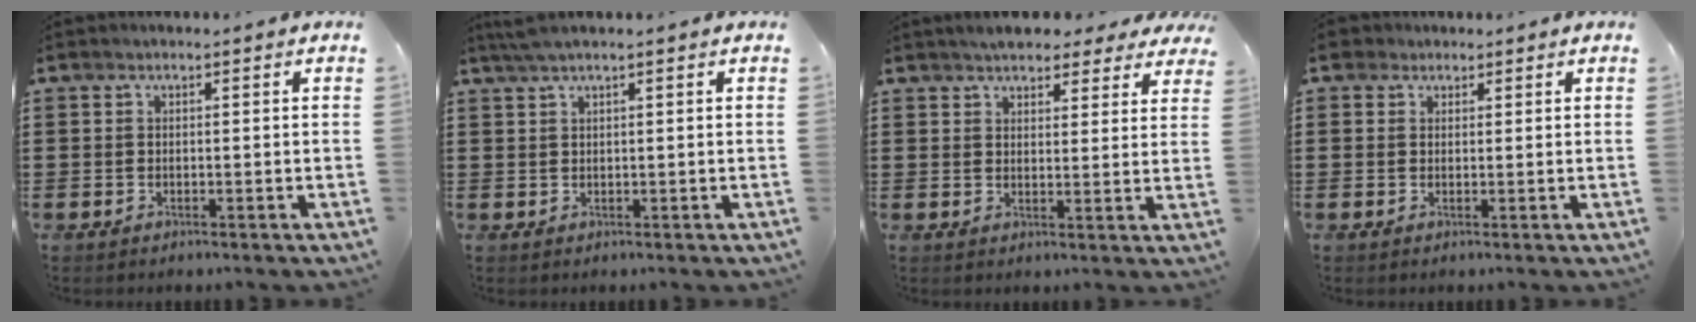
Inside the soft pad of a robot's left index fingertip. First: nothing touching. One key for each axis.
{"total": 1.7, "fx": 1.0, "fy": -0.1, "fz": 1.3, "tx": -0.026, "ty": -0.001, "tz": 0.019}
{"total": 4.4, "fx": 4.1, "fy": 1.0, "fz": 1.1, "tx": -0.026, "ty": -0.007, "tz": 0.075}
{"total": 2.0, "fx": 1.5, "fy": 1.4, "fz": 0.4, "tx": -0.006, "ty": 0.007, "tz": 0.026}